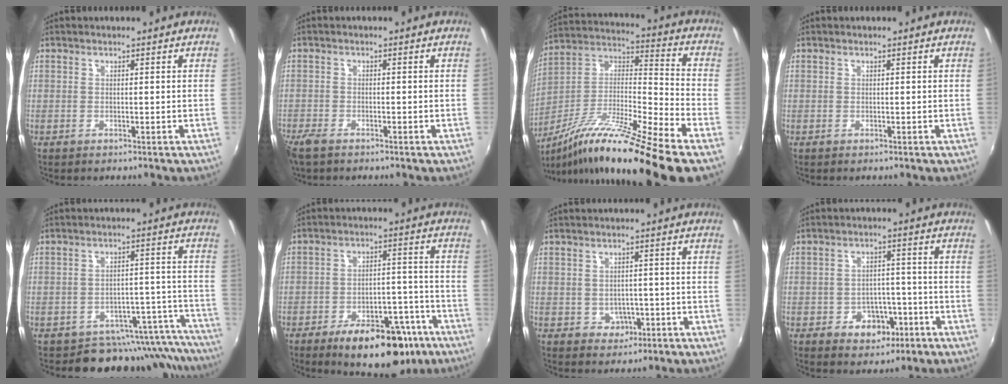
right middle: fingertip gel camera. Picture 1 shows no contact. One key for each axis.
{"total": 3.9, "fx": -3.1, "fy": 1.6, "fz": 1.8, "tx": -0.050, "ty": -0.013, "tz": -0.064}
{"total": 20.6, "fx": -13.4, "fy": -0.2, "fz": 15.6, "tx": -0.264, "ty": -0.032, "tz": -0.241}
{"total": 0.0}
{"total": 15.8, "fx": -14.7, "fy": 5.6, "fz": 1.8, "tx": 0.002, "ty": 0.056, "tz": -0.182}
{"total": 17.0, "fx": -11.1, "fy": 7.9, "fz": 10.1, "tx": -0.150, "ty": 0.011, "tz": -0.143}
{"total": 3.4, "fx": -1.0, "fy": 3.1, "fz": 0.9, "tx": -0.022, "ty": 0.004, "tz": -0.003}
{"total": 7.0, "fx": -3.5, "fy": 5.2, "fz": 3.0, "tx": -0.059, "ty": 0.014, "tz": -0.034}